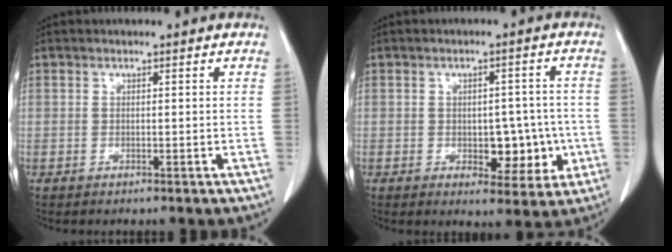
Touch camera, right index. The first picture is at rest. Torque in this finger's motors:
{"motor_torque": [0.08, 0.21, 0.13, 0.02]}